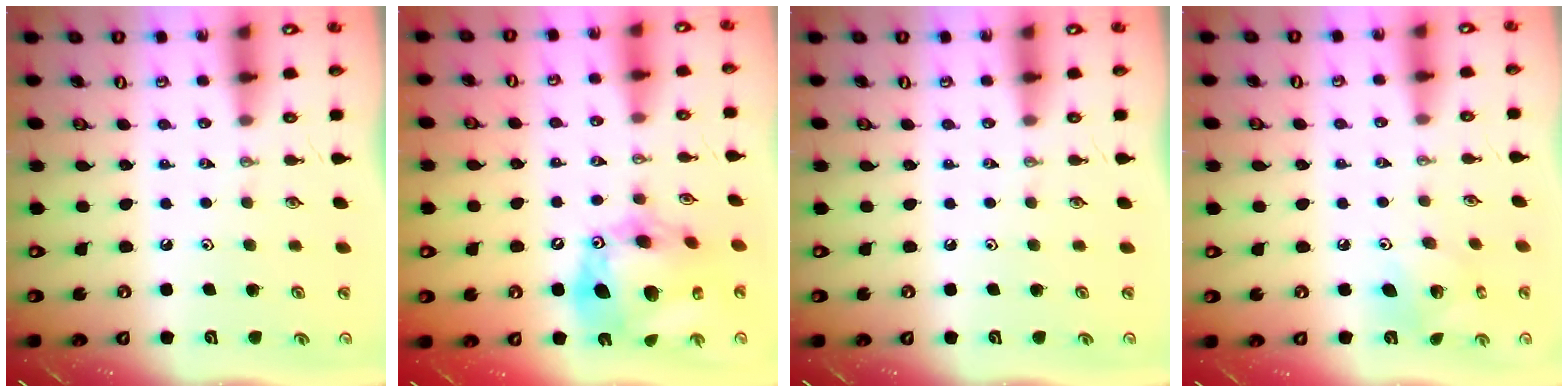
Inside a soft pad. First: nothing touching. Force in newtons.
{"total": 19.4, "press": 19.3, "slide": 2.1}
{"total": 0.0}
{"total": 7.4, "press": 7.4, "slide": 0.1}